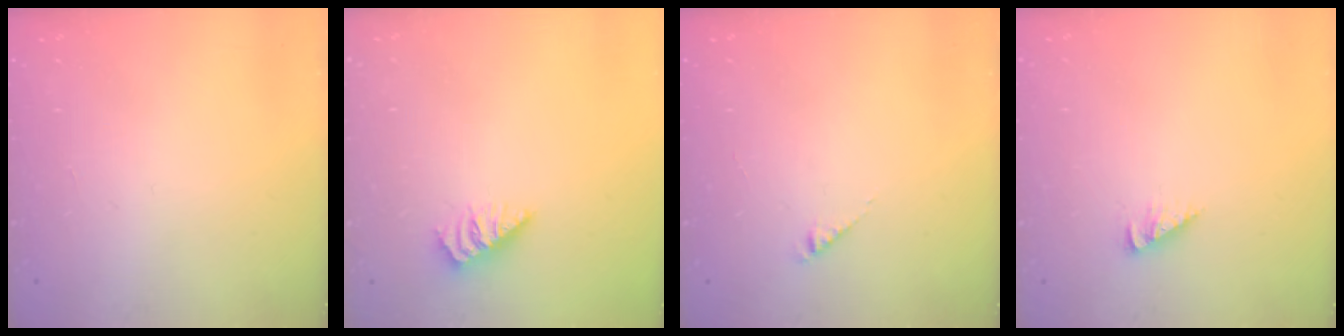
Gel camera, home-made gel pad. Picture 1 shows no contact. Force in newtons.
{"total": 0.7, "press": 0.7, "slide": 0.1}
{"total": 2.5, "press": 2.4, "slide": 0.4}
{"total": 2.5, "press": 2.5, "slide": 0.1}